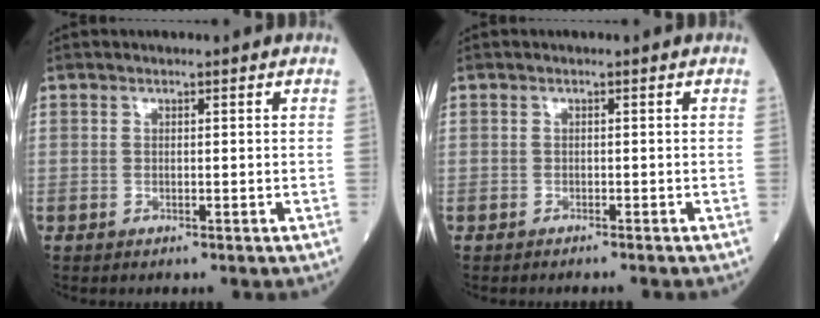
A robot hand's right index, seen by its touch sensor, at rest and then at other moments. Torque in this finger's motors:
{"motor_torque": [-0.19, -0.05, 0.04, 0.01]}